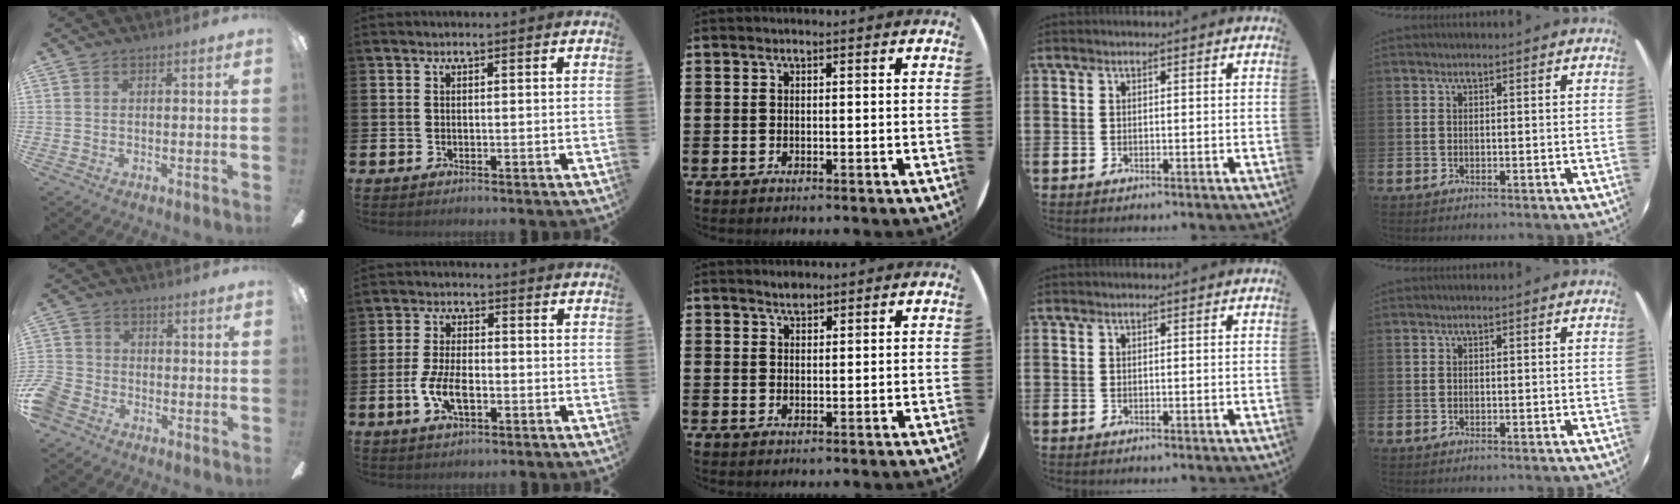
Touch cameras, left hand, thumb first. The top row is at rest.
{"thumb": {"total": 7.1, "force": [-4.3, 4.8, 3.0], "torque": [-0.079, 0.023, -0.085]}, "index": {"total": 5.6, "force": [-1.6, 2.5, 4.7], "torque": [-0.092, 0.002, -0.029]}, "middle": {"total": 1.5, "force": [1.4, 0.3, 0.1], "torque": [-0.002, 0.002, 0.027]}}